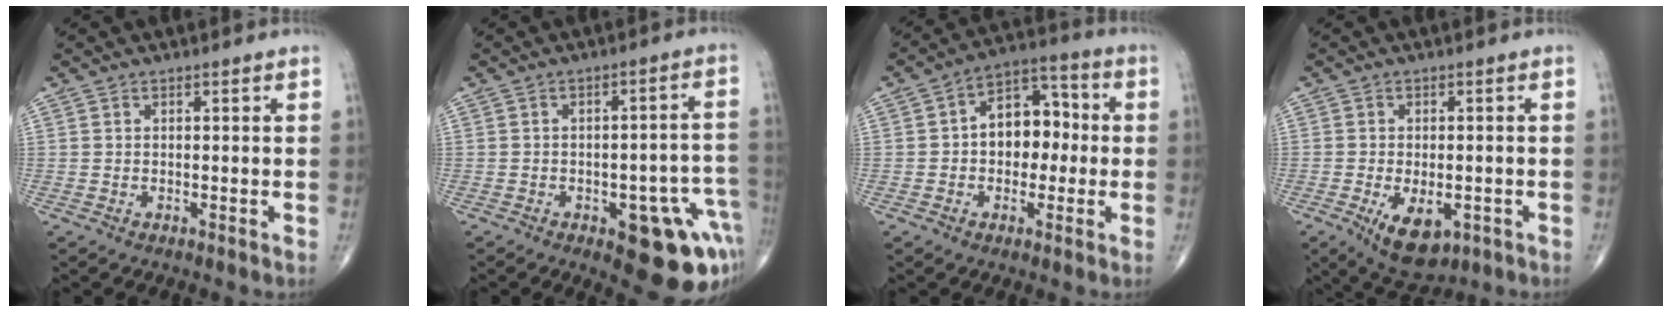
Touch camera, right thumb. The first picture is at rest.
{"total": 15.4, "force": [-6.2, 6.2, 12.7], "torque": [-0.090, 0.042, -0.059]}
{"total": 11.2, "force": [0.1, 7.8, 8.1], "torque": [-0.082, 0.036, -0.007]}
{"total": 8.6, "force": [-3.4, 4.5, 6.5], "torque": [-0.095, -0.004, -0.043]}